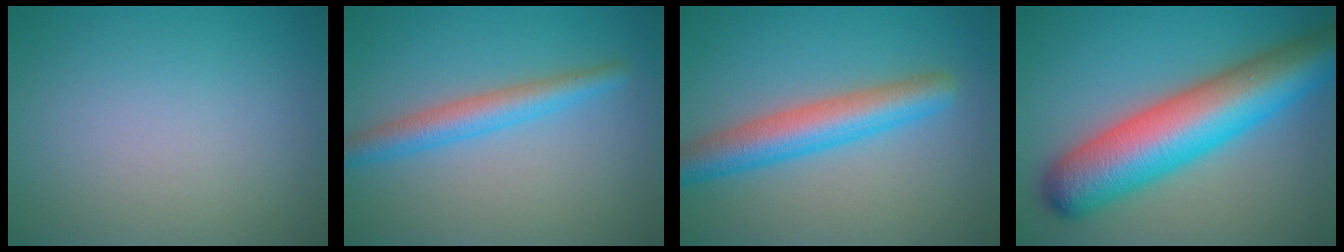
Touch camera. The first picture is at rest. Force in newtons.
{"total": 3.4, "press": 3.4, "slide": 0.0}
{"total": 5.4, "press": 5.4, "slide": 0.1}
{"total": 11.9, "press": 11.9, "slide": 0.3}